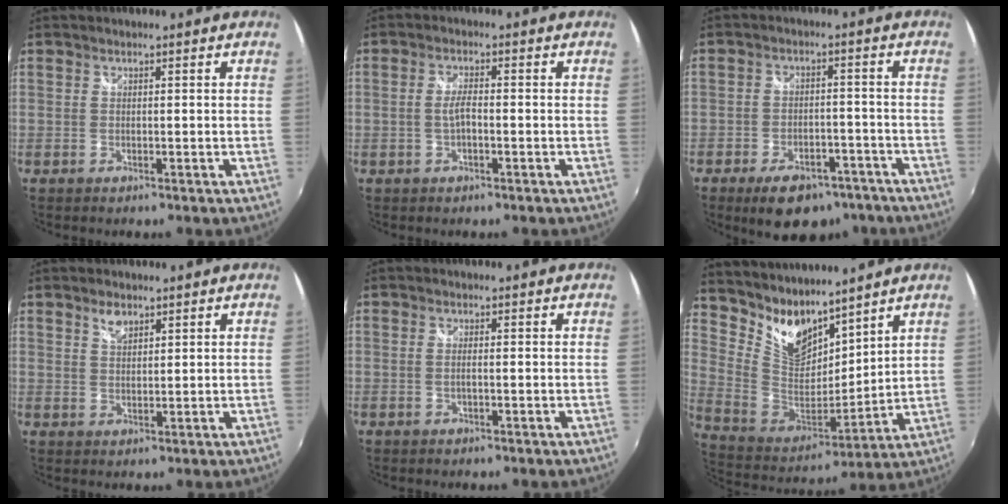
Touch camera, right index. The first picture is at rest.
{"total": 2.7, "force": [-0.7, 0.7, 2.5], "torque": [-0.050, 0.003, -0.013]}
{"total": 12.7, "force": [-9.1, 6.3, 6.3], "torque": [-0.127, 0.009, -0.118]}
{"total": 2.8, "force": [1.9, 1.4, 1.5], "torque": [-0.024, 0.003, 0.034]}
{"total": 1.0, "force": [-0.2, 0.1, 0.9], "torque": [-0.020, 0.001, -0.006]}
{"total": 14.1, "force": [11.1, 6.8, 5.5], "torque": [-0.128, -0.005, 0.226]}